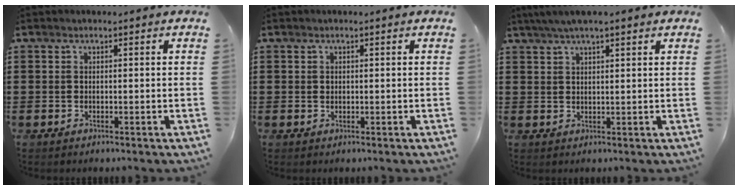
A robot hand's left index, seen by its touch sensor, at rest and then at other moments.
{"total": 0.6, "force": [0.3, 0.4, 0.2], "torque": [-0.006, 0.003, 0.006]}
{"total": 3.7, "force": [2.7, 0.5, 2.5], "torque": [-0.052, 0.004, 0.049]}